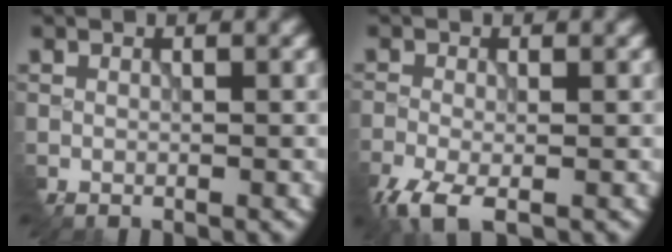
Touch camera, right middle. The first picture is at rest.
{"total": 4.3, "force": [-2.8, 1.8, 2.7], "torque": [-0.069, -0.010, -0.057]}